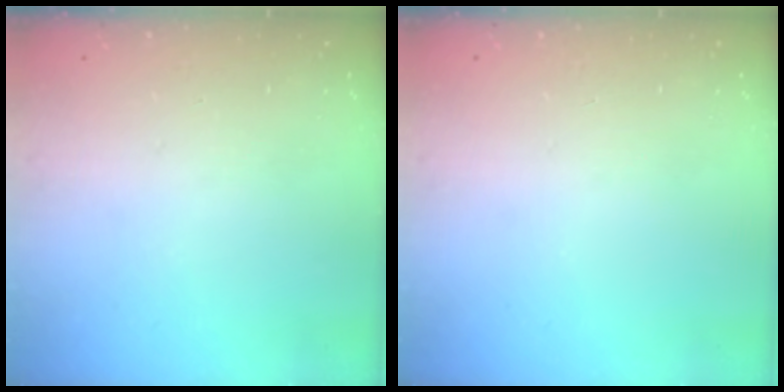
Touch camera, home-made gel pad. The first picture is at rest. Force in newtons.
{"total": 0.0}